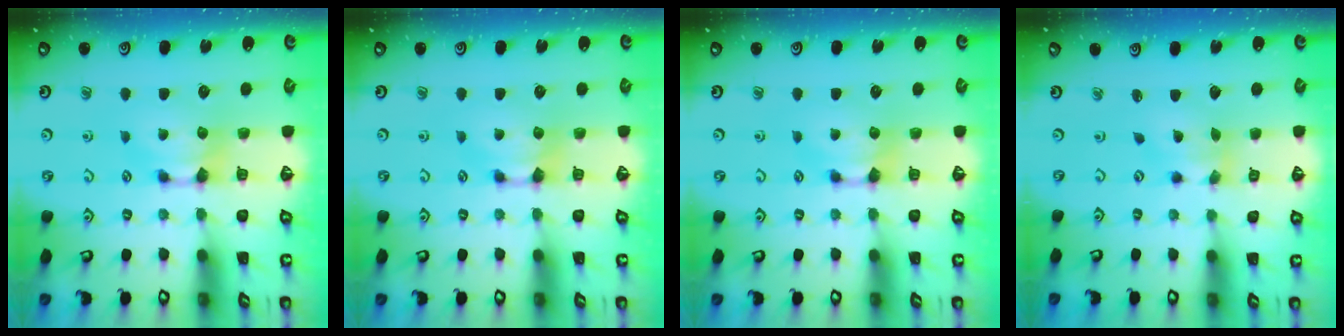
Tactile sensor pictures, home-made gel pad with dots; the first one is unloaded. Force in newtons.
{"total": 0.0}
{"total": 0.0}
{"total": 2.1, "press": 1.6, "slide": 1.3}